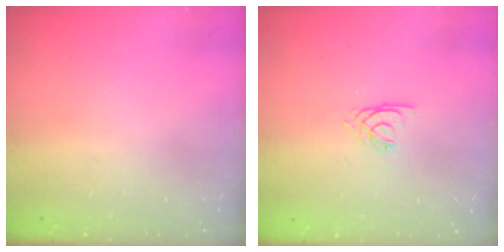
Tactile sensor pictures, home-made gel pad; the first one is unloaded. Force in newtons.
{"total": 1.4, "press": 1.3, "slide": 0.3}